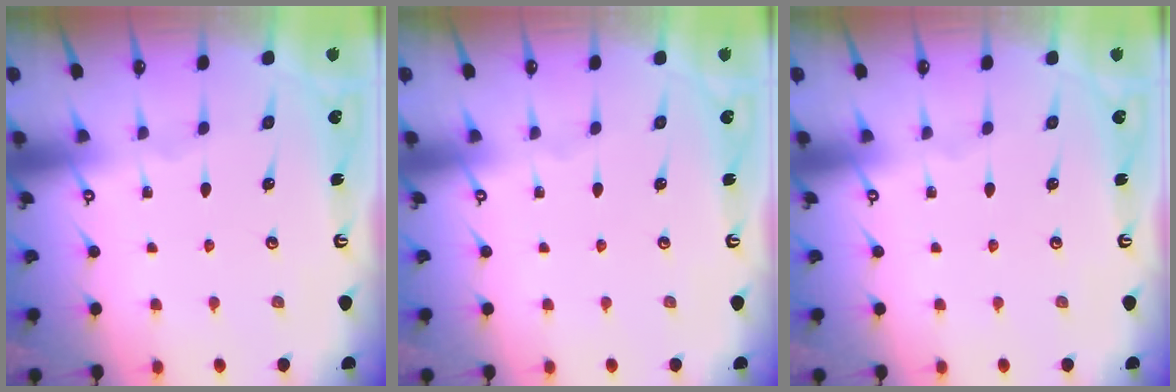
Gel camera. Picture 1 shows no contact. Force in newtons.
{"total": 0.0}
{"total": 0.0}